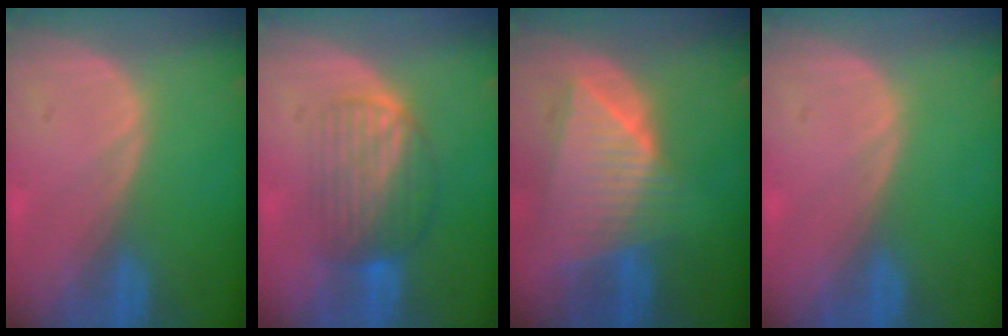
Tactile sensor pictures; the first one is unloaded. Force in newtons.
{"total": 6.6, "press": 6.3, "slide": 1.9}
{"total": 9.0, "press": 7.9, "slide": 4.3}
{"total": 0.0}